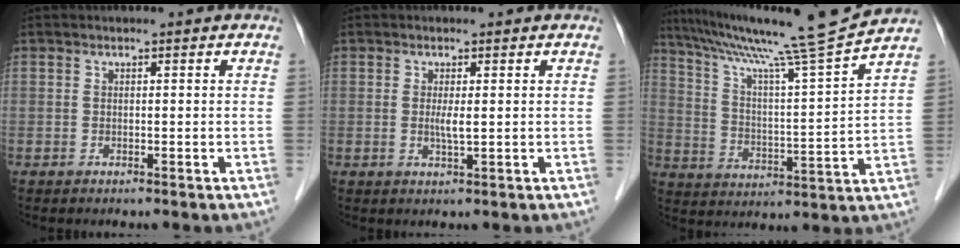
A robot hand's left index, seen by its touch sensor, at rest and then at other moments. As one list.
[{"total": 2.0, "force": [0.1, 0.1, 1.9], "torque": [-0.043, -0.003, 0.003]}, {"total": 17.0, "force": [15.0, -3.3, 7.2], "torque": [-0.125, -0.037, 0.231]}]